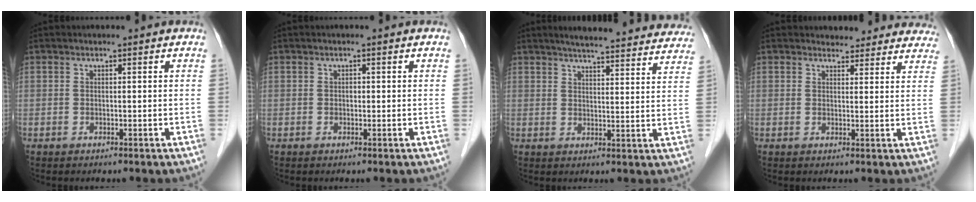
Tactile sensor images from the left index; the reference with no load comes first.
{"total": 0.5, "force": [-0.3, 0.3, 0.3], "torque": [-0.004, -0.003, -0.006]}
{"total": 23.2, "force": [21.3, 2.9, 8.6], "torque": [-0.112, -0.022, 0.251]}
{"total": 9.7, "force": [9.1, 3.2, 0.7], "torque": [0.032, 0.000, 0.077]}